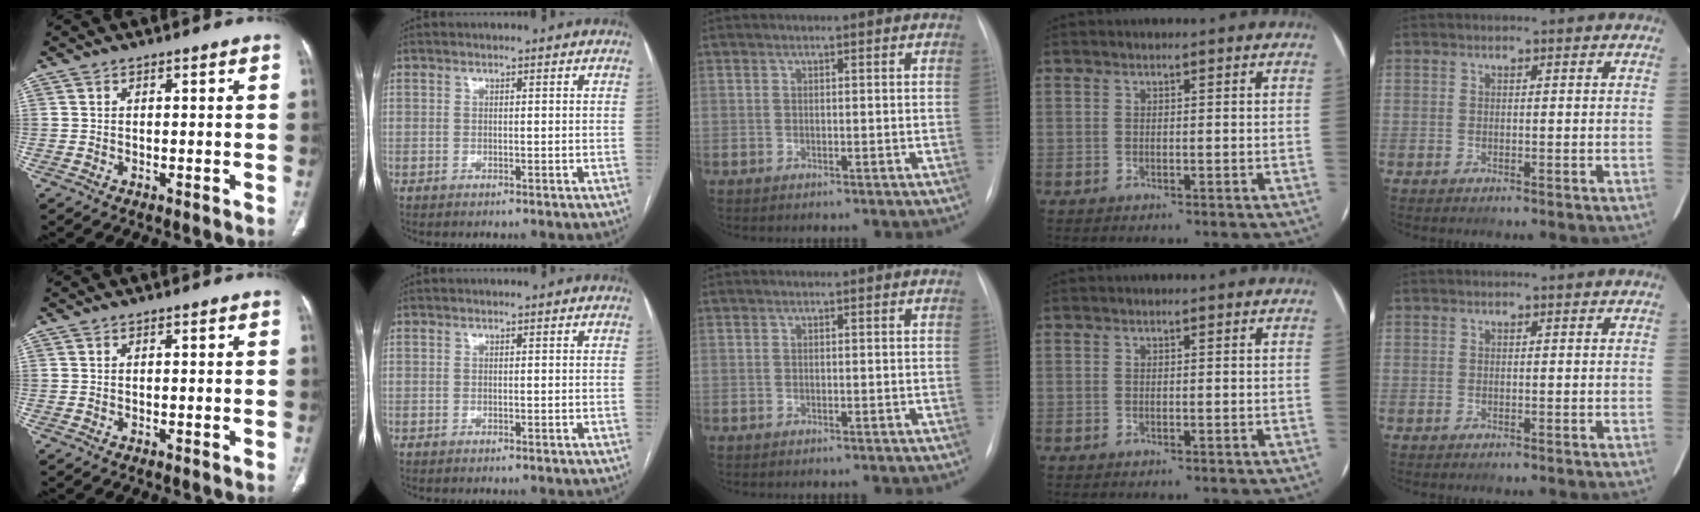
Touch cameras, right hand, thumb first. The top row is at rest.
{}